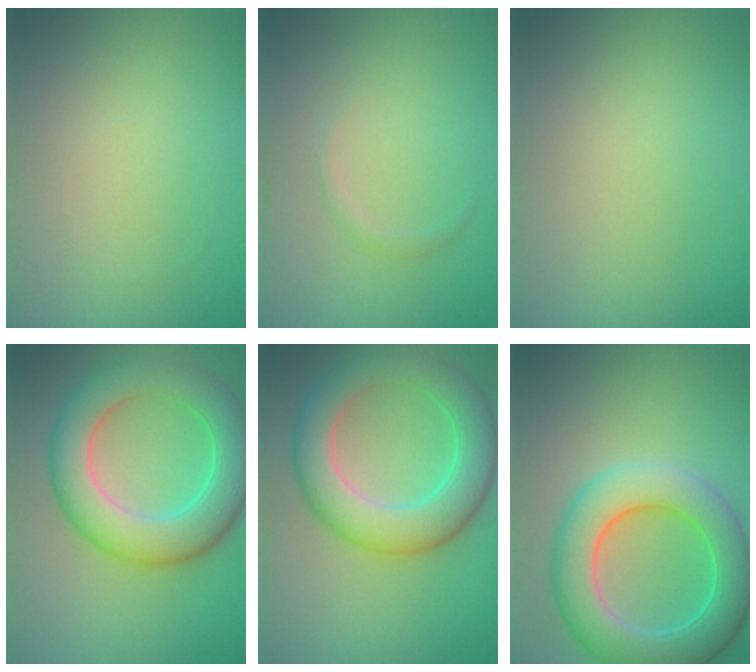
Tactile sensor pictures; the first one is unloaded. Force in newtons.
{"total": 0.6, "press": 0.6, "slide": 0.0}
{"total": 0.0}
{"total": 8.2, "press": 8.2, "slide": 0.1}
{"total": 7.7, "press": 7.7, "slide": 0.3}
{"total": 7.9, "press": 7.9, "slide": 0.3}